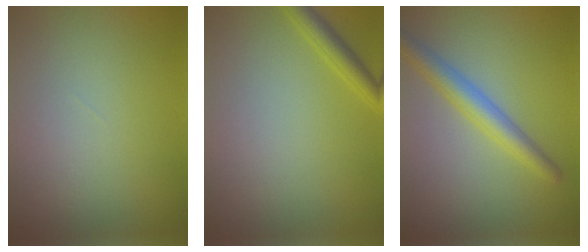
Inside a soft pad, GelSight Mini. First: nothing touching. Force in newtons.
{"total": 2.0, "press": 2.0, "slide": 0.2}
{"total": 3.5, "press": 3.5, "slide": 0.2}